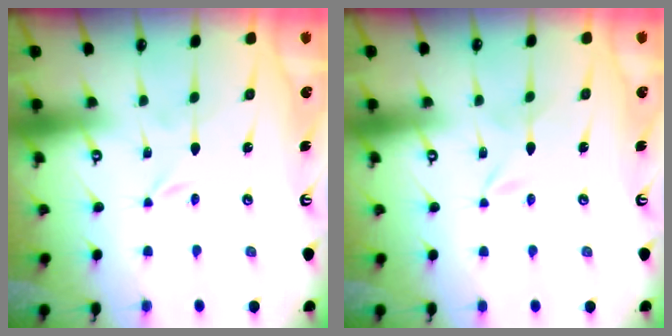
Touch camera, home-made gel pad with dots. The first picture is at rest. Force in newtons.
{"total": 1.3, "press": 1.3, "slide": 0.1}